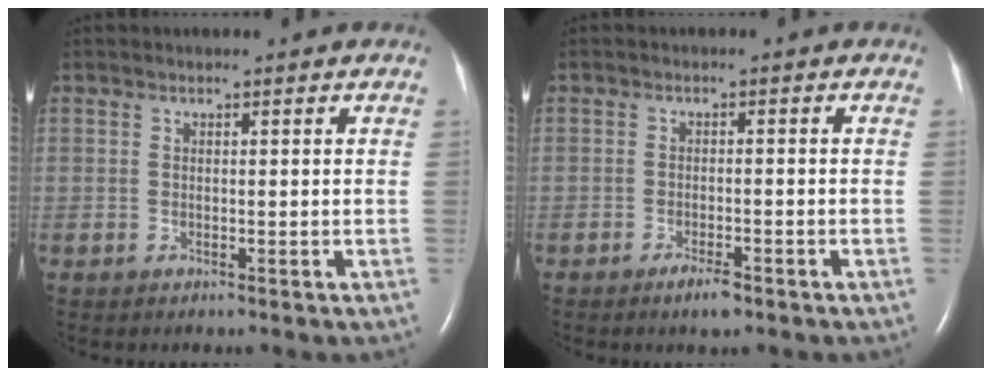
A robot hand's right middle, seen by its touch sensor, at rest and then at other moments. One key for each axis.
{"total": 2.7, "fx": -1.9, "fy": 0.5, "fz": 1.8, "tx": -0.038, "ty": -0.002, "tz": -0.031}